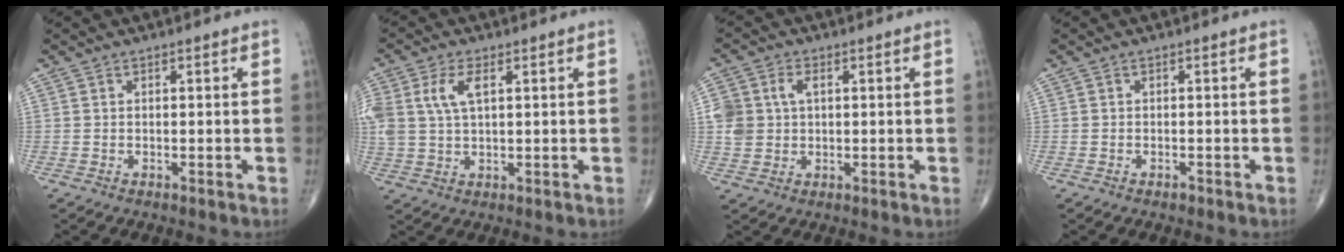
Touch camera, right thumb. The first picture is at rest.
{"total": 7.2, "force": [2.3, 3.7, 5.8], "torque": [-0.135, 0.004, 0.048]}
{"total": 6.7, "force": [1.4, 4.8, 4.4], "torque": [-0.090, 0.008, 0.031]}
{"total": 0.7, "force": [-0.5, 0.4, 0.3], "torque": [-0.004, 0.000, -0.009]}